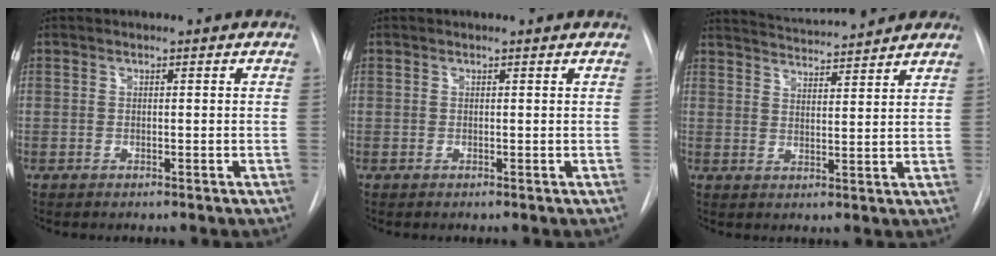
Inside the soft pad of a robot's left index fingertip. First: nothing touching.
{"total": 0.8, "force": [0.8, 0.0, 0.0], "torque": [-0.008, 0.003, 0.008]}
{"total": 12.1, "force": [11.3, 0.4, 4.4], "torque": [-0.076, 0.019, 0.160]}